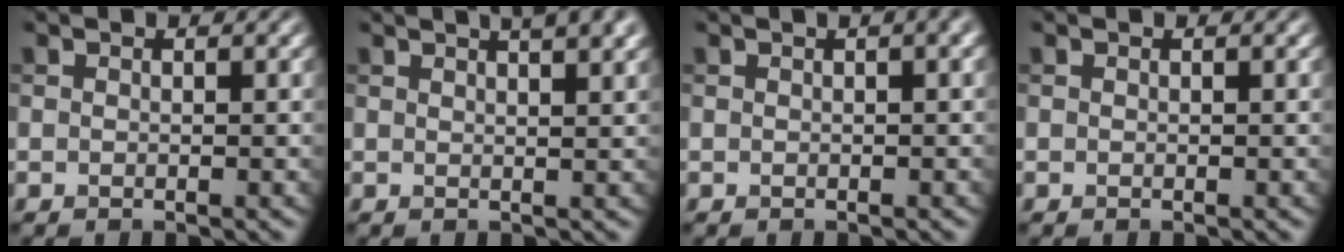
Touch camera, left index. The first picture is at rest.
{"total": 6.4, "force": [4.0, 2.4, 4.4], "torque": [-0.023, 0.037, 0.020]}
{"total": 3.3, "force": [1.1, 1.3, 2.9], "torque": [-0.018, 0.014, 0.009]}
{"total": 0.0}